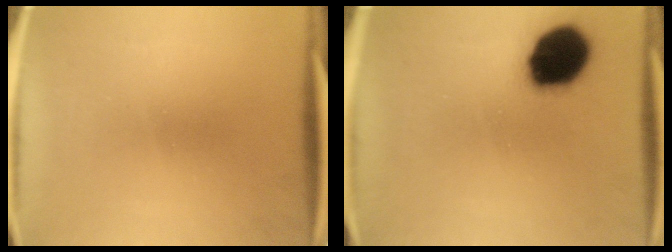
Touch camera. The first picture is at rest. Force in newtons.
{"total": 17.3}